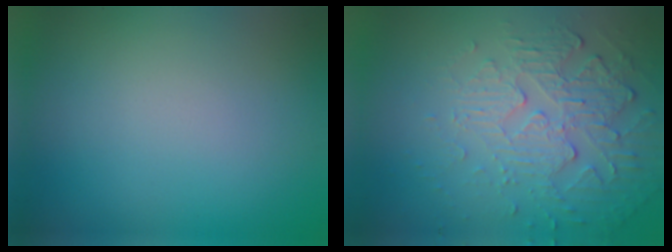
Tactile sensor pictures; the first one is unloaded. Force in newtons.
{"total": 6.0, "press": 3.6, "slide": 4.8}